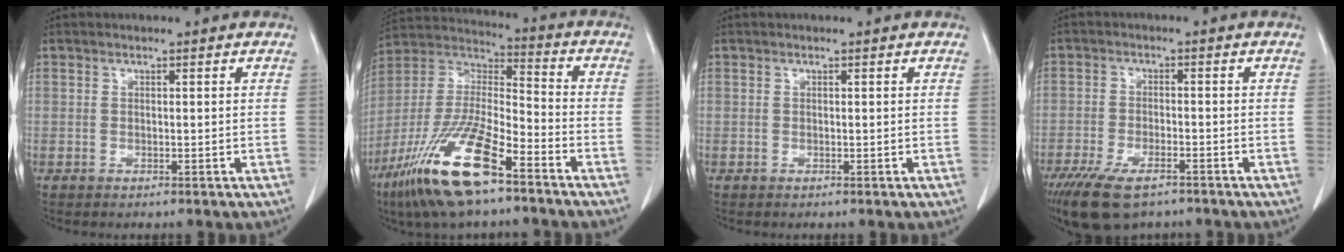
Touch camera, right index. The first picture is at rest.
{"total": 17.7, "force": [-10.9, 4.1, 13.3], "torque": [-0.285, -0.018, -0.205]}
{"total": 0.0}
{"total": 10.0, "force": [-7.2, 3.5, 5.9], "torque": [-0.103, -0.016, -0.119]}